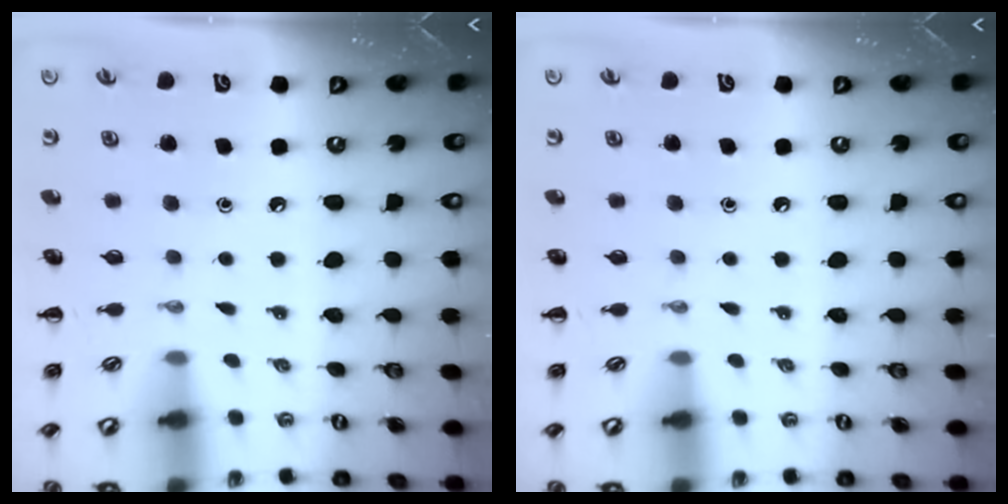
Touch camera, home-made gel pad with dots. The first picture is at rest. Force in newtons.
{"total": 0.0}